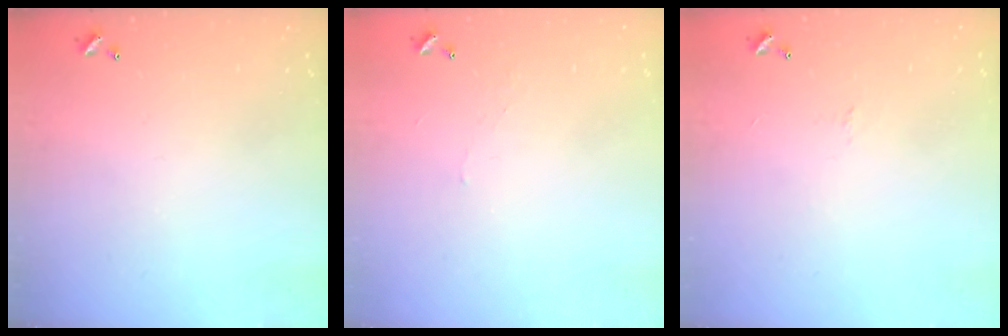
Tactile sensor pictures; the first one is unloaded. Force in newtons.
{"total": 2.1, "press": 2.1, "slide": 0.6}
{"total": 0.0}